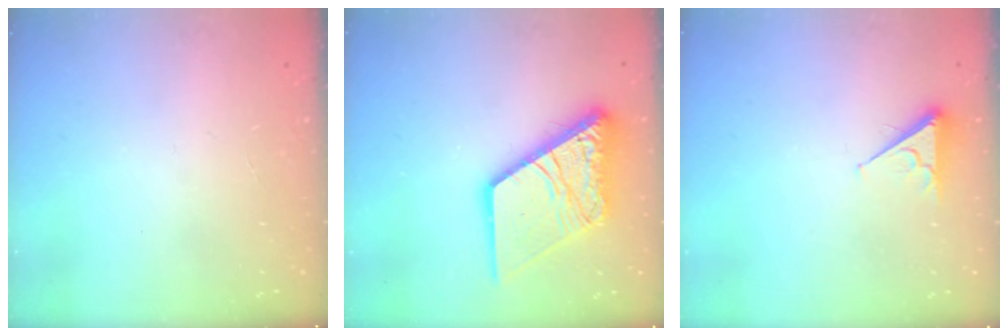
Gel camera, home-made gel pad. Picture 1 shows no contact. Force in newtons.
{"total": 18.7, "press": 18.6, "slide": 2.2}
{"total": 3.9, "press": 3.8, "slide": 0.6}